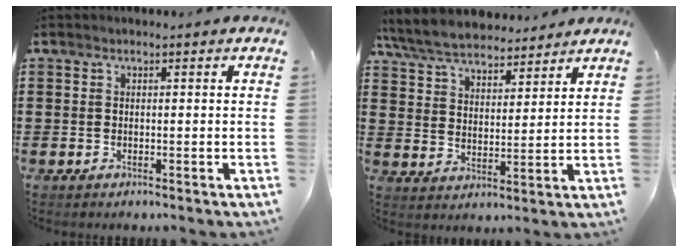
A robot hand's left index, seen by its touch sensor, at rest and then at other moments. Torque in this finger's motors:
{"motor_torque": [0.60, -1.54, 0.45, 0.21]}